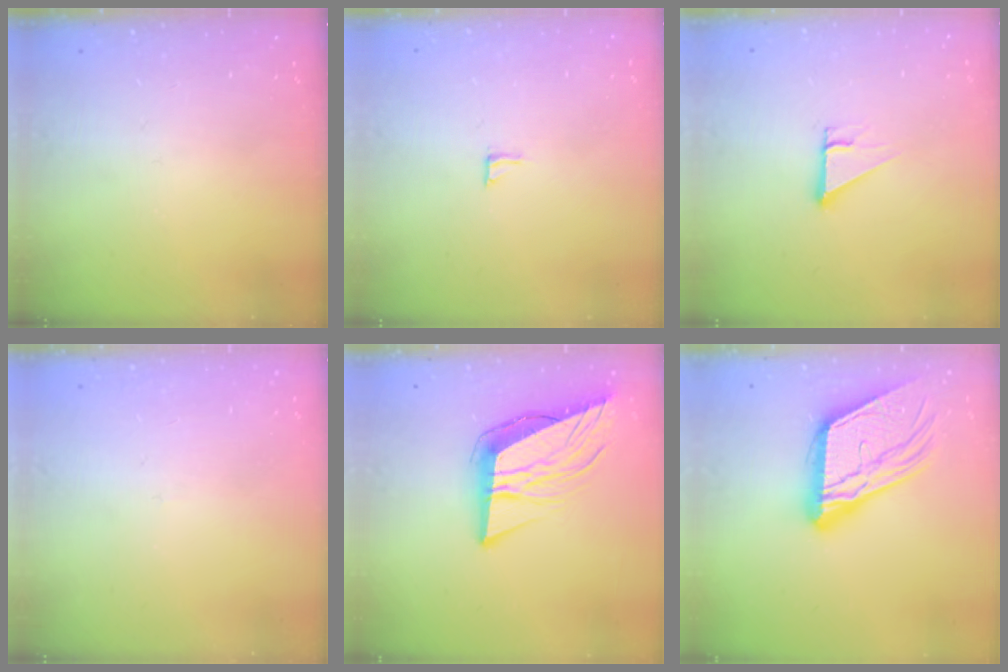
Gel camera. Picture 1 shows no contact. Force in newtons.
{"total": 4.2, "press": 4.2, "slide": 0.4}
{"total": 2.7, "press": 2.7, "slide": 0.0}
{"total": 2.7, "press": 2.7, "slide": 0.3}
{"total": 12.7, "press": 12.2, "slide": 3.4}
{"total": 18.3, "press": 18.2, "slide": 1.8}